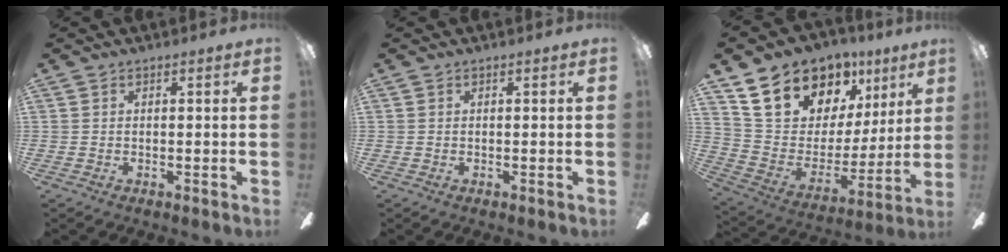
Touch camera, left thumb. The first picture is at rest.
{"total": 0.0}
{"total": 20.2, "force": [13.2, 13.0, 8.1], "torque": [-0.143, -0.069, 0.256]}